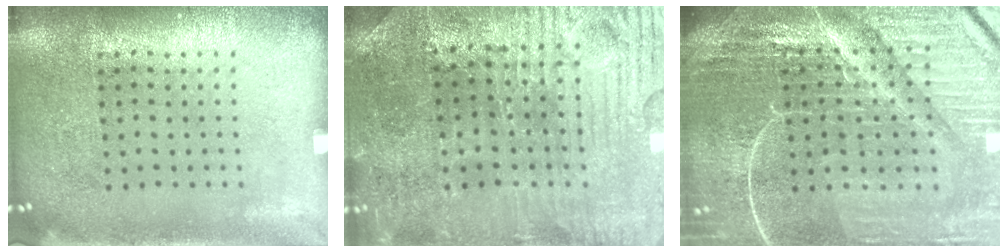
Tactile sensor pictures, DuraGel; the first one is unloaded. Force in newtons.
{"total": 3.7, "press": 3.7, "slide": 0.6}
{"total": 5.9, "press": 5.4, "slide": 2.5}